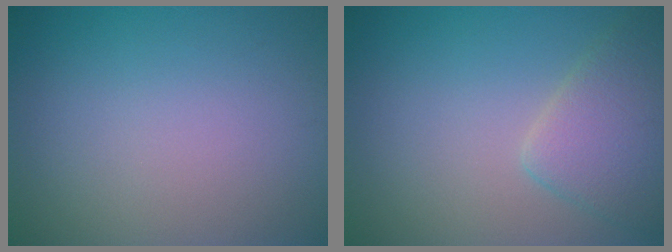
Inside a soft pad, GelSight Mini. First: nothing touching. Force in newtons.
{"total": 4.3, "press": 4.3, "slide": 0.3}